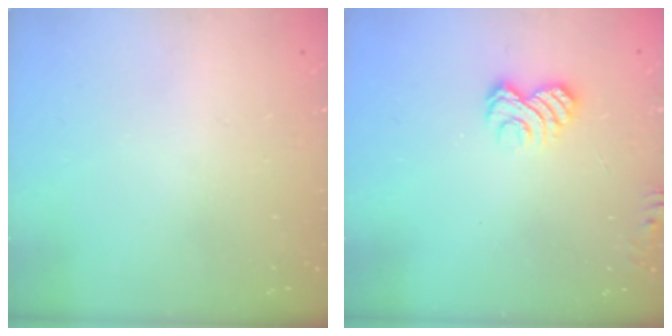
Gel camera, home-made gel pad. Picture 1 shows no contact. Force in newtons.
{"total": 6.0, "press": 5.8, "slide": 1.3}